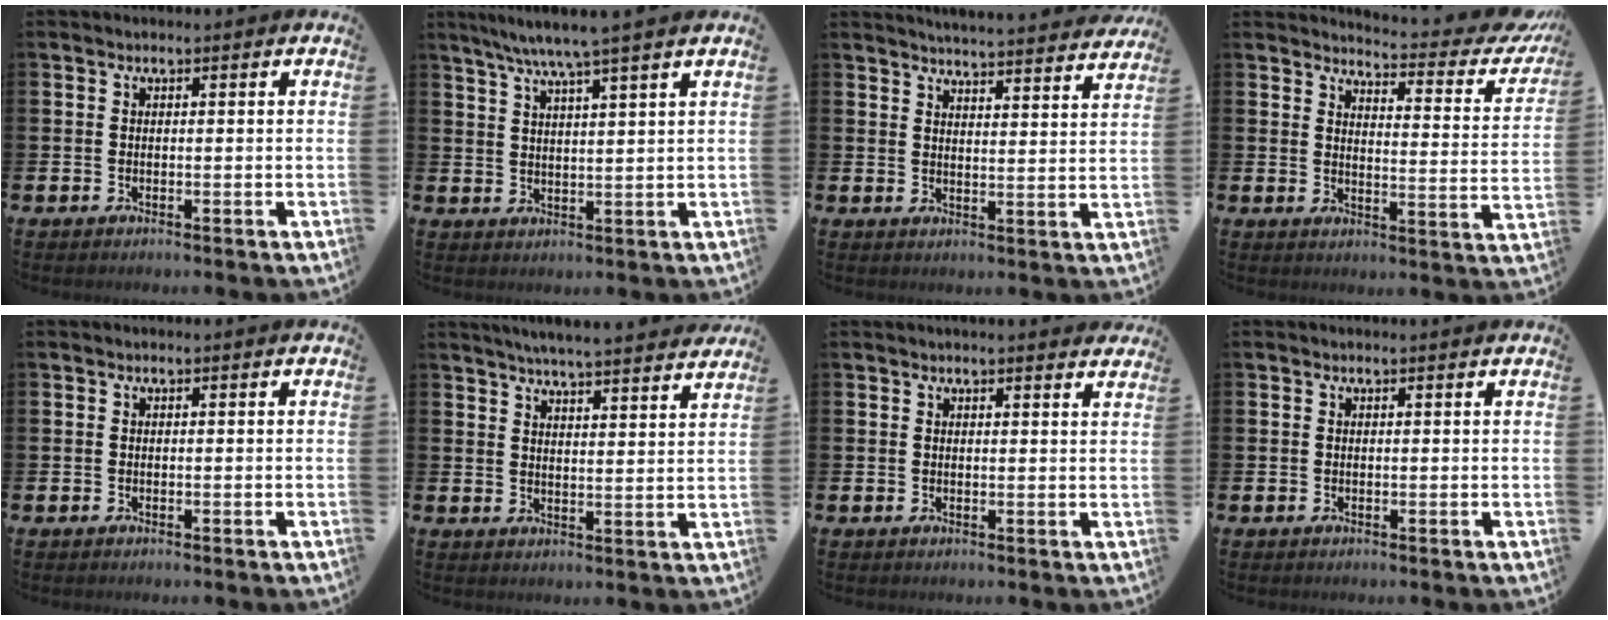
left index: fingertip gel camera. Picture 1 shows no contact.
{"total": 5.4, "force": [4.7, -1.0, 2.4], "torque": [-0.067, -0.017, 0.083]}
{"total": 4.9, "force": [4.8, -0.1, 0.3], "torque": [-0.019, -0.036, 0.087]}
{"total": 4.3, "force": [4.1, 0.6, 1.1], "torque": [-0.025, -0.045, 0.061]}
{"total": 0.0}
{"total": 5.6, "force": [5.5, -0.5, 1.0], "torque": [-0.034, -0.032, 0.097]}
{"total": 1.8, "force": [1.8, -0.1, 0.1], "torque": [0.004, -0.012, 0.032]}
{"total": 0.0}